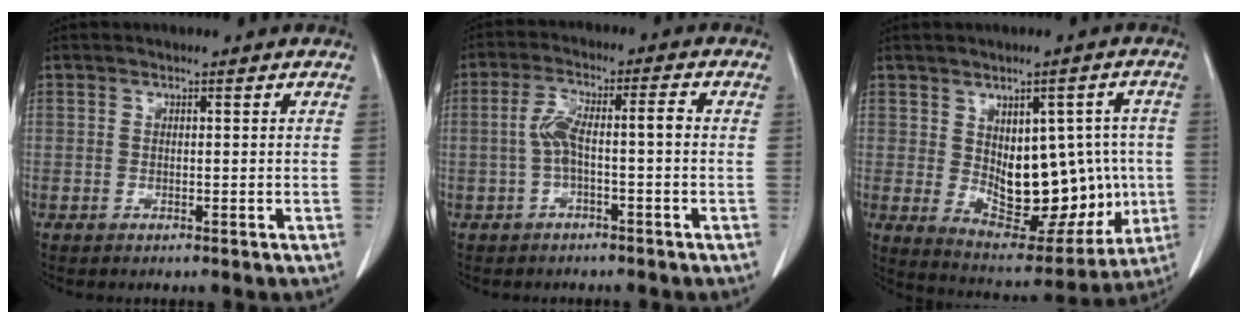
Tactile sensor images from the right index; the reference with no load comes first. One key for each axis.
{"total": 5.8, "fx": -0.8, "fy": 1.1, "fz": 5.7, "tx": -0.117, "ty": 0.030, "tz": -0.013}
{"total": 15.6, "fx": -0.3, "fy": 8.2, "fz": 13.3, "tx": -0.181, "ty": 0.010, "tz": 0.024}